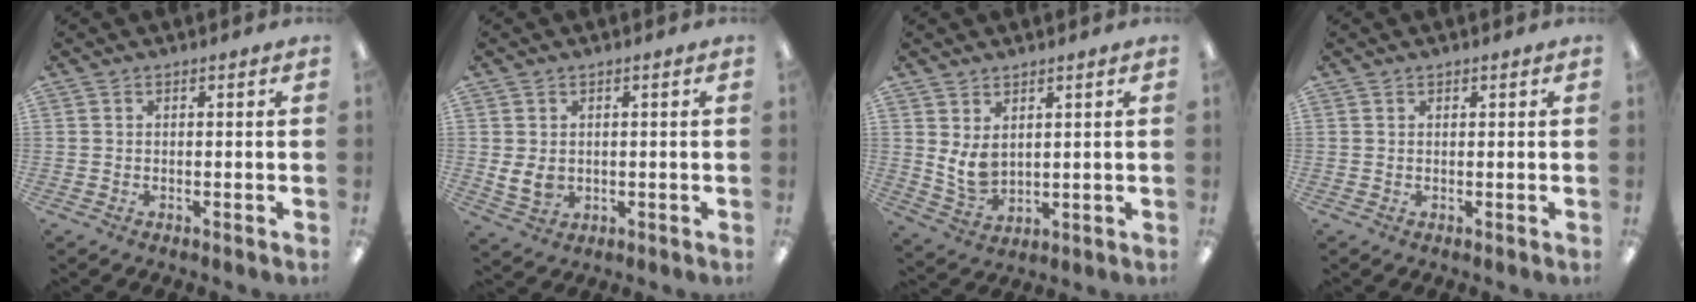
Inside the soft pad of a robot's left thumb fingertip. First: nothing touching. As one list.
[{"total": 4.4, "force": [0.5, 3.3, 2.8], "torque": [-0.050, -0.002, 0.010]}, {"total": 6.0, "force": [2.4, 3.9, 3.9], "torque": [-0.083, -0.013, 0.045]}, {"total": 0.6, "force": [0.5, 0.3, 0.1], "torque": [-0.001, 0.001, 0.009]}]